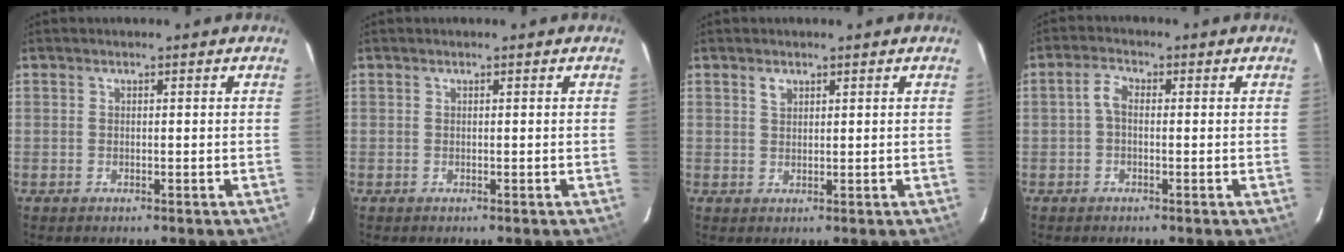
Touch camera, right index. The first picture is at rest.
{"total": 0.0}
{"total": 1.6, "force": [1.0, 1.0, 0.8], "torque": [-0.013, 0.004, 0.018]}
{"total": 2.5, "force": [-0.4, 1.5, 2.0], "torque": [-0.041, 0.010, -0.009]}